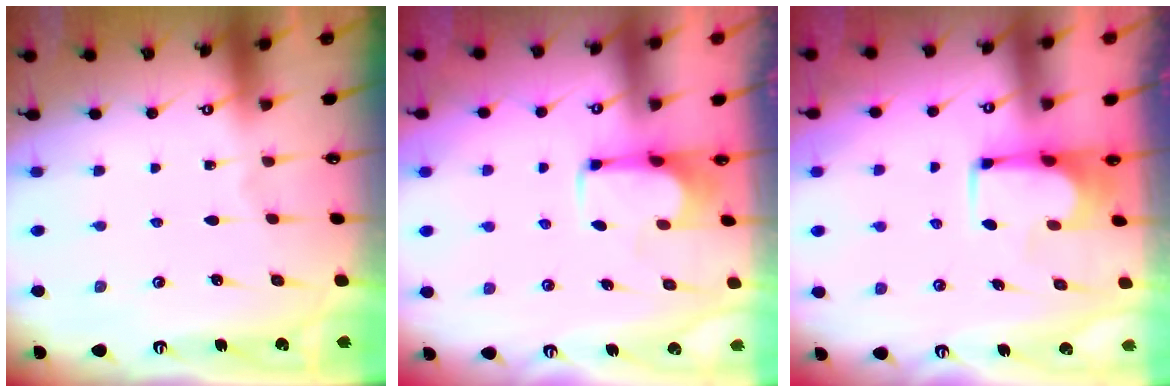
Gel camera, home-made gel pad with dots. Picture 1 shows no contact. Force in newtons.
{"total": 3.6, "press": 3.5, "slide": 0.8}
{"total": 1.3, "press": 1.3, "slide": 0.1}